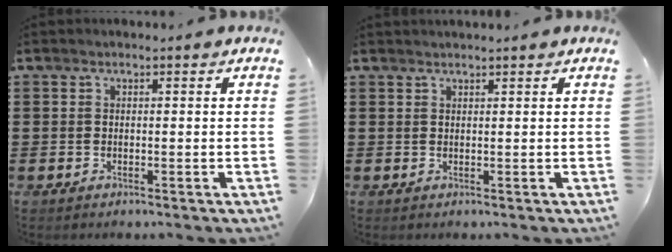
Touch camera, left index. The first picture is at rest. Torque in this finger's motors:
{"motor_torque": [0.55, -0.71, 0.44, 0.06]}